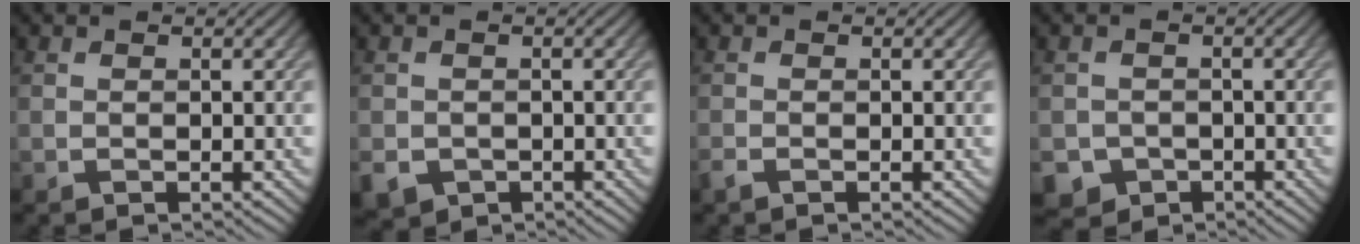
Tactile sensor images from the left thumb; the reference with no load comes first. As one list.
[{"total": 3.4, "force": [-1.5, 2.8, 1.1], "torque": [-0.030, -0.018, -0.028]}, {"total": 0.9, "force": [-0.7, 0.2, 0.5], "torque": [-0.014, -0.003, -0.018]}, {"total": 3.4, "force": [-1.9, 2.8, 0.7], "torque": [-0.013, -0.006, -0.038]}]